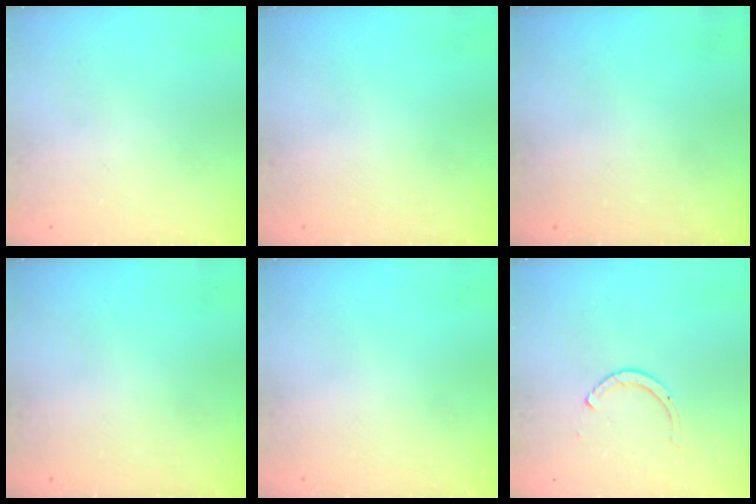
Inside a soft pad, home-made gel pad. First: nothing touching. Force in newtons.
{"total": 0.0}
{"total": 0.0}
{"total": 0.0}
{"total": 0.0}
{"total": 2.6, "press": 2.6, "slide": 0.3}